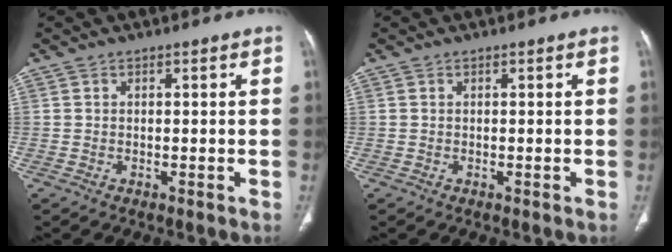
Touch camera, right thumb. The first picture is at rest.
{"total": 0.0}